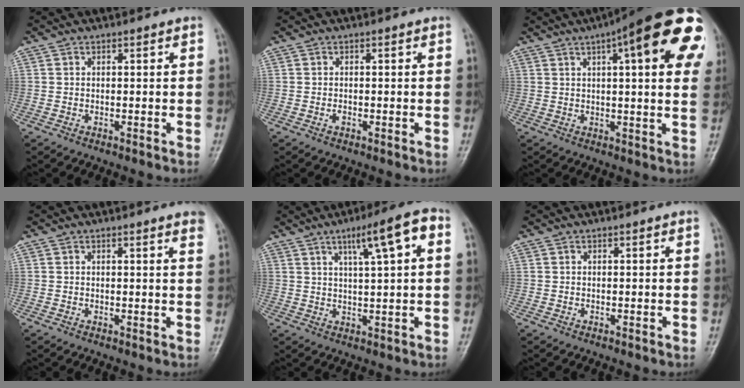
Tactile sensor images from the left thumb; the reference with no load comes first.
{"total": 0.7, "force": [-0.3, 0.3, 0.6], "torque": [-0.008, 0.000, -0.007]}
{"total": 23.2, "force": [8.9, 6.1, 20.6], "torque": [-0.244, 0.018, 0.113]}
{"total": 2.8, "force": [2.2, 0.2, 1.8], "torque": [-0.020, -0.005, 0.016]}
{"total": 9.6, "force": [3.8, 1.5, 8.7], "torque": [-0.133, 0.009, 0.056]}
{"total": 0.0}